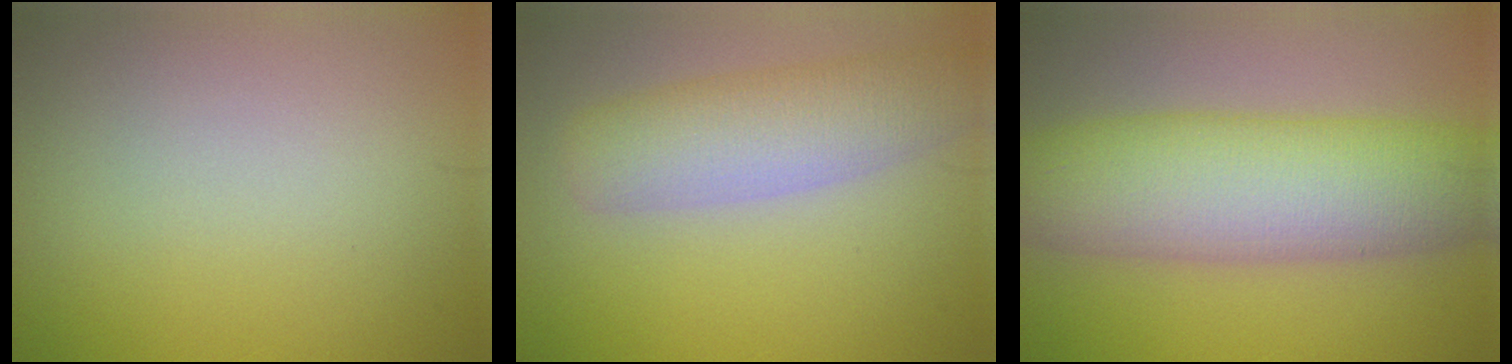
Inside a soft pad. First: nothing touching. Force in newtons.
{"total": 5.7, "press": 5.7, "slide": 0.3}
{"total": 10.6, "press": 10.6, "slide": 0.4}